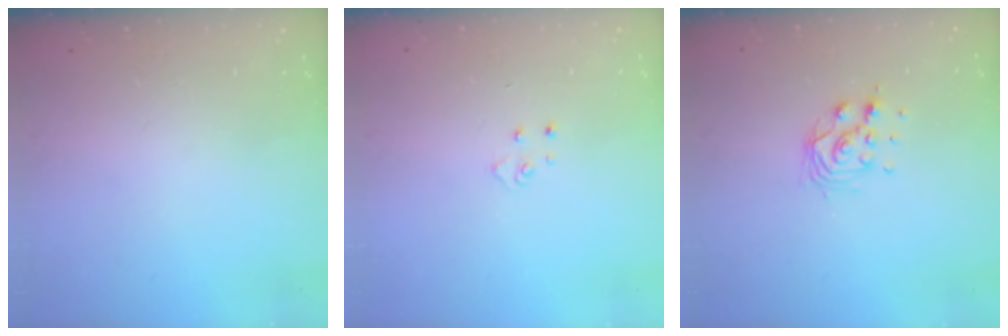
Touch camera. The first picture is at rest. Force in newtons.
{"total": 3.3, "press": 3.3, "slide": 0.4}
{"total": 9.4, "press": 9.2, "slide": 1.9}